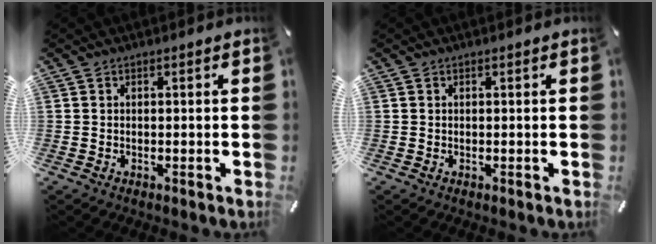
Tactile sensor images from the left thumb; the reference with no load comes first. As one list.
[{"total": 0.0}]